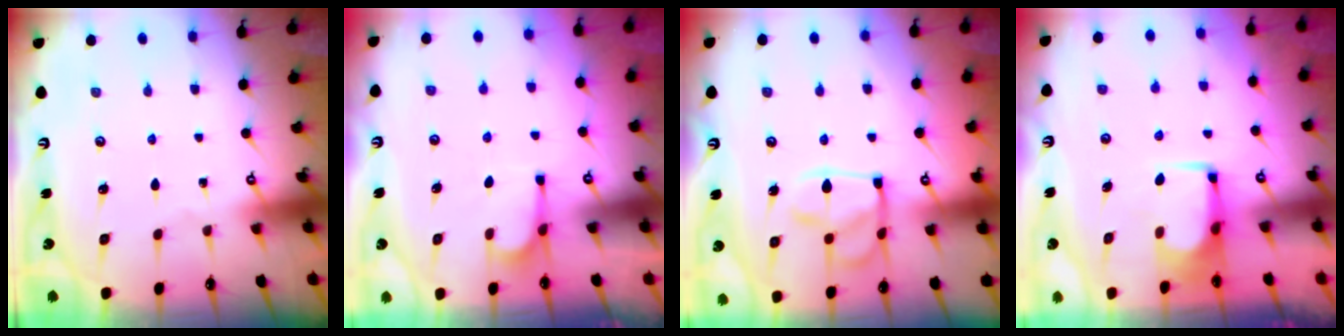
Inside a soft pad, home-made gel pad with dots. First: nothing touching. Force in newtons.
{"total": 1.0, "press": 0.3, "slide": 1.0}
{"total": 13.0, "press": 12.9, "slide": 1.3}
{"total": 1.5, "press": 1.5, "slide": 0.3}